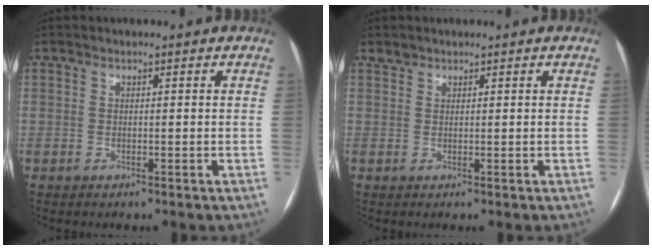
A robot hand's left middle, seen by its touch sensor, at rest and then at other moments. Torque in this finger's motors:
{"motor_torque": [-0.01, -0.01, 0.06, 0.01]}